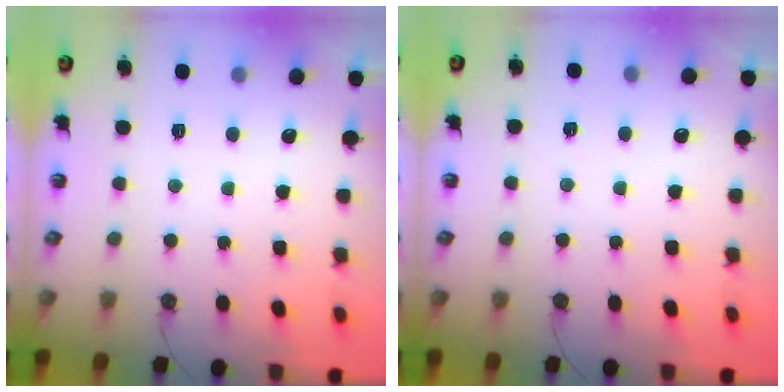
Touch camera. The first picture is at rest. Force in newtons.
{"total": 2.2, "press": 1.9, "slide": 1.1}